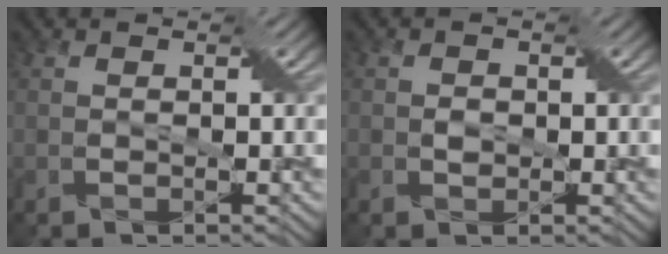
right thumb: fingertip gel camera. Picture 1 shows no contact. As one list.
[{"total": 1.2, "force": [-0.1, 1.0, 0.6], "torque": [-0.014, -0.003, -0.004]}]